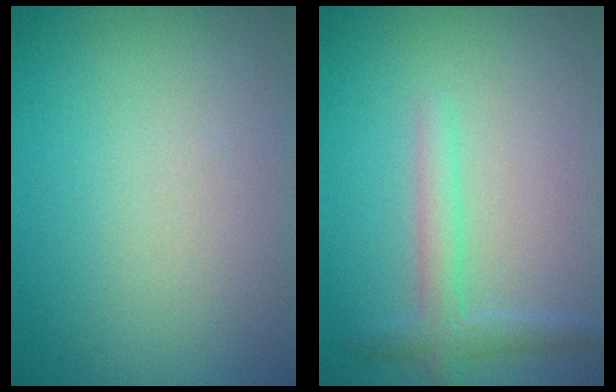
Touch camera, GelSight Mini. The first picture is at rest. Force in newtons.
{"total": 2.3, "press": 2.3, "slide": 0.1}